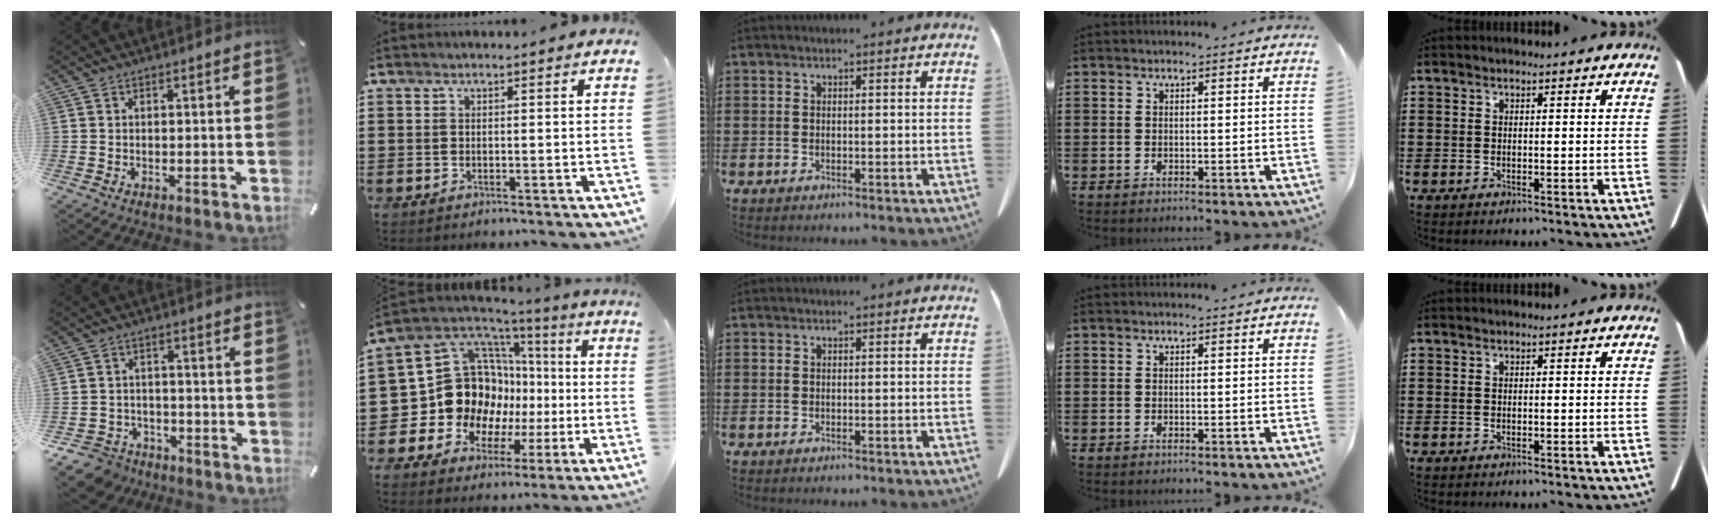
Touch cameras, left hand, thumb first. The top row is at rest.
{"thumb": {"total": 5.8, "force": [-4.0, 4.1, 1.3], "torque": [-0.036, 0.020, -0.080]}, "index": {"total": 14.5, "force": [-0.2, 13.1, 6.2], "torque": [-0.173, -0.029, 0.017]}}